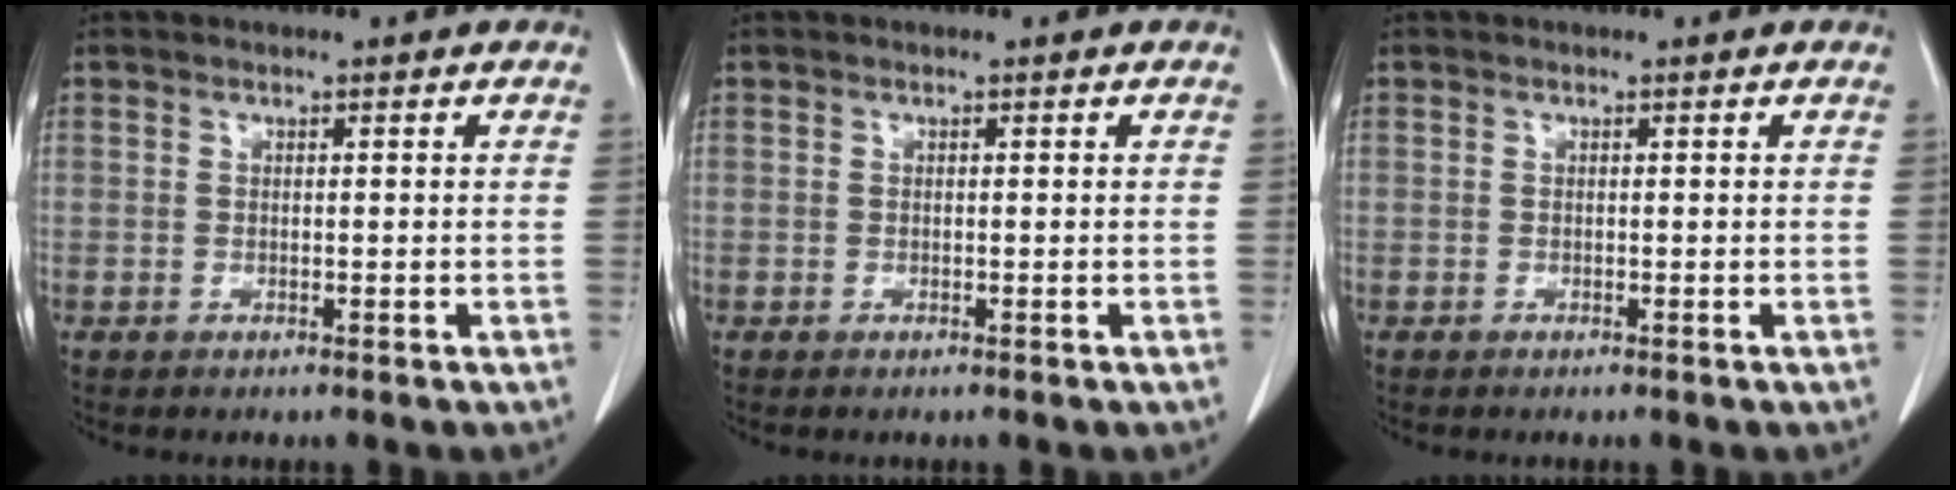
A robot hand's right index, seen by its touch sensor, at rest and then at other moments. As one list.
[{"total": 0.0}, {"total": 0.0}]